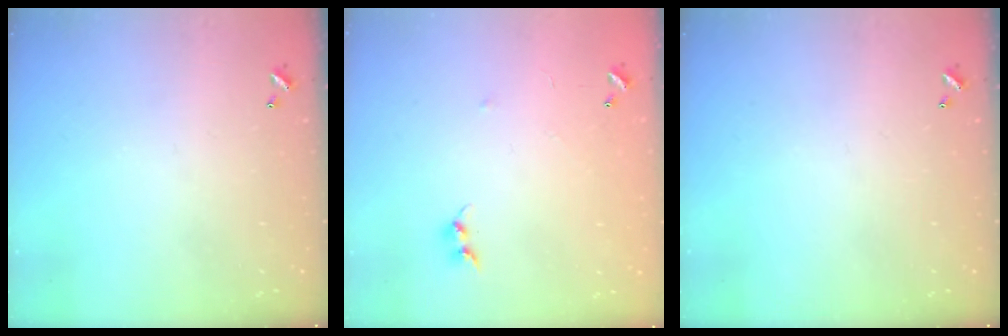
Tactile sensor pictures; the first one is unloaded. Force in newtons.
{"total": 6.4, "press": 6.3, "slide": 0.6}
{"total": 0.0}